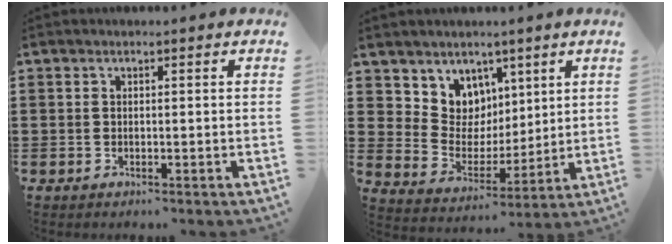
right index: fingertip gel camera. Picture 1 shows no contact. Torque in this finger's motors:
{"motor_torque": [-0.03, 0.17, 0.05, 0.00]}